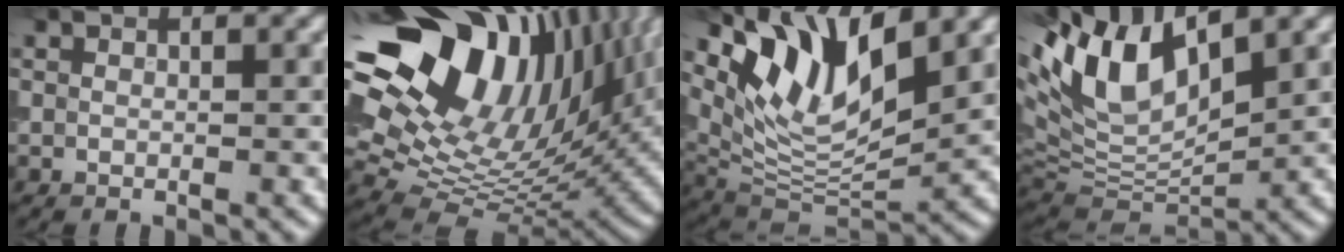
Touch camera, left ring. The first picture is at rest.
{"total": 19.4, "force": [9.8, 10.5, 13.0], "torque": [-0.231, 0.059, 0.168]}
{"total": 9.3, "force": [5.3, 3.6, 6.7], "torque": [-0.126, -0.014, 0.104]}
{"total": 10.8, "force": [4.5, 5.4, 8.2], "torque": [-0.182, 0.010, 0.083]}